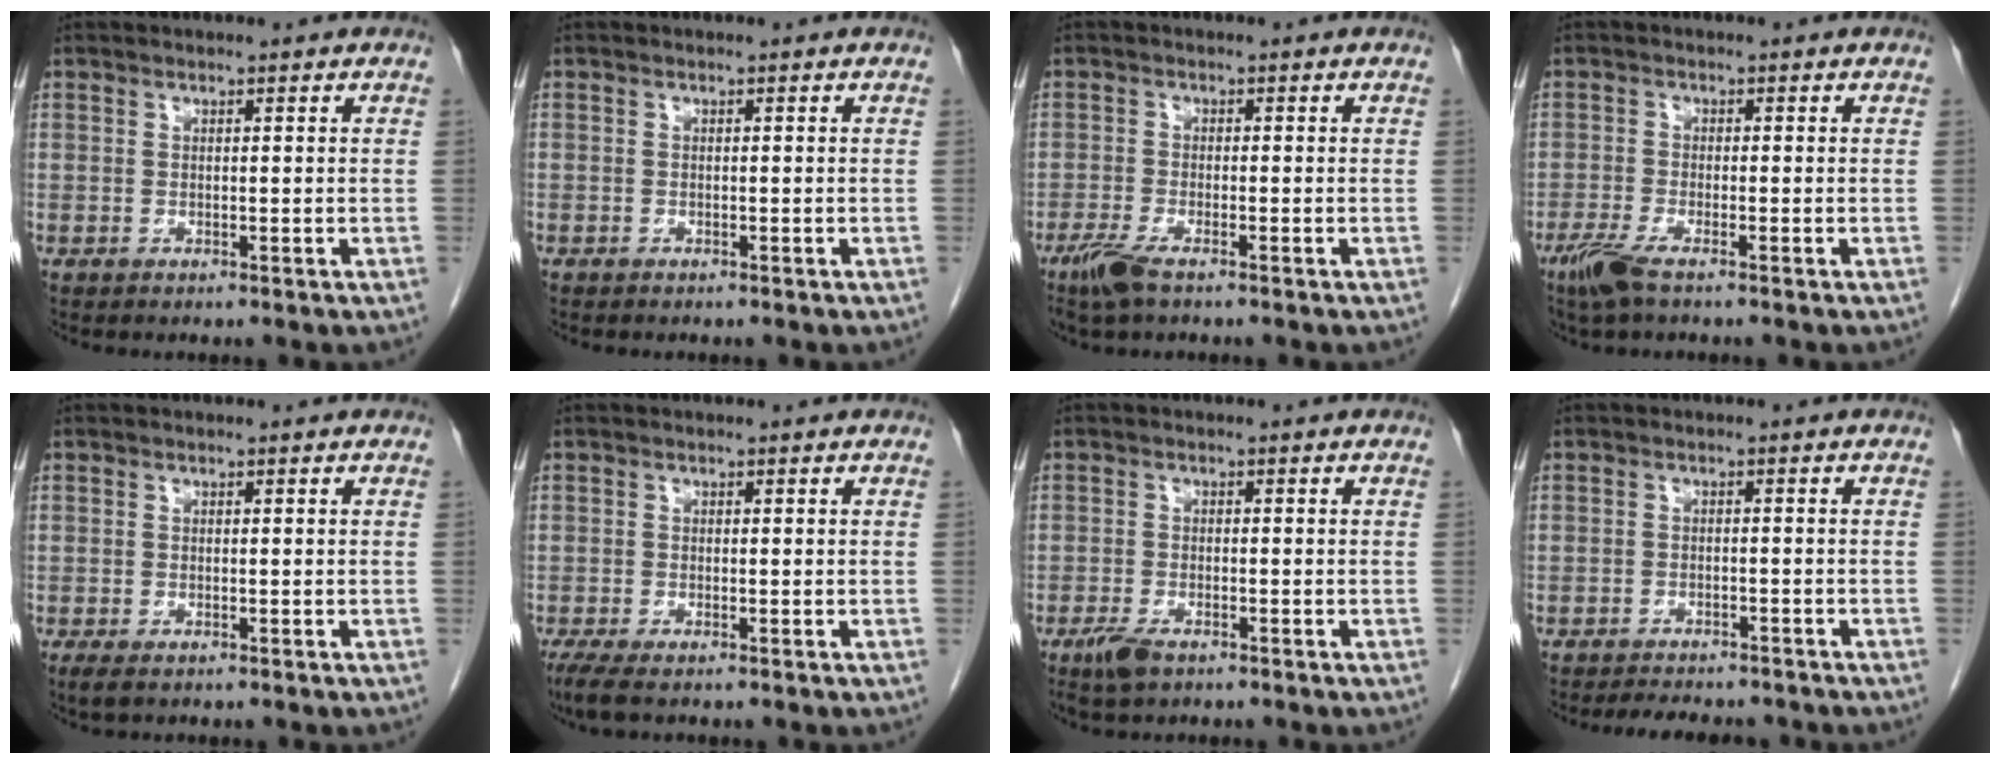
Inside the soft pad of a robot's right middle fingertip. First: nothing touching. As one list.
[{"total": 0.0}, {"total": 3.8, "force": [-2.7, 0.6, 2.6], "torque": [-0.060, -0.009, -0.053]}, {"total": 3.8, "force": [-2.6, 0.4, 2.7], "torque": [-0.062, -0.010, -0.055]}, {"total": 2.1, "force": [-1.4, 0.9, 1.3], "torque": [-0.024, -0.005, -0.017]}, {"total": 3.1, "force": [-2.2, 0.6, 2.1], "torque": [-0.042, -0.011, -0.037]}, {"total": 3.2, "force": [-2.2, 1.1, 2.1], "torque": [-0.048, -0.005, -0.036]}, {"total": 7.6, "force": [-6.9, 2.0, 2.5], "torque": [-0.039, -0.006, -0.087]}]